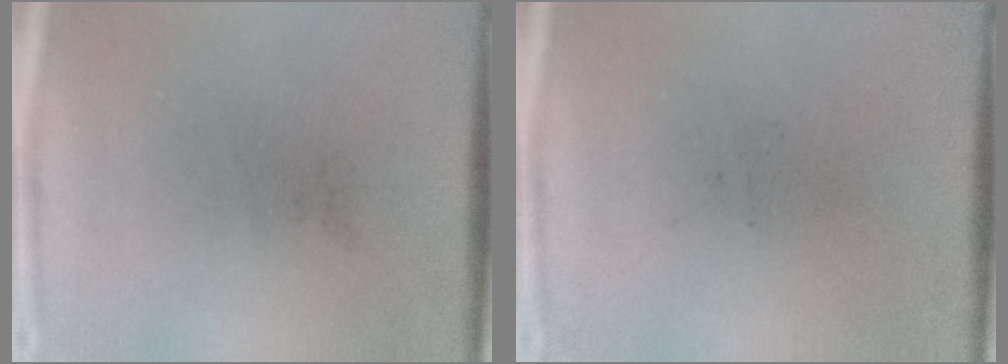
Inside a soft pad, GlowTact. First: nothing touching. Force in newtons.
{"total": 0.0}